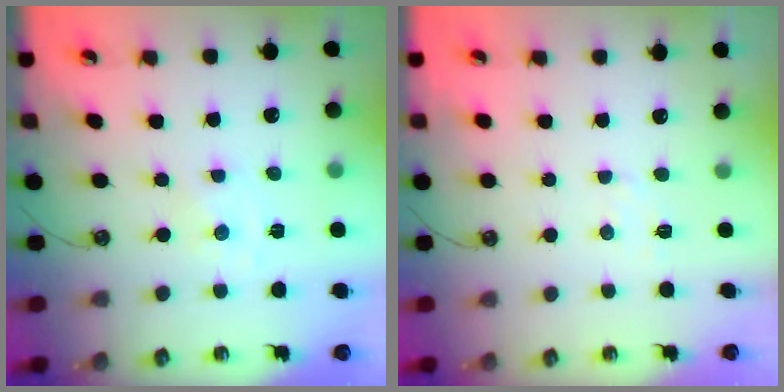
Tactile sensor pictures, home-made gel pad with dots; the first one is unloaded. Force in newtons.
{"total": 5.1, "press": 5.1, "slide": 0.7}